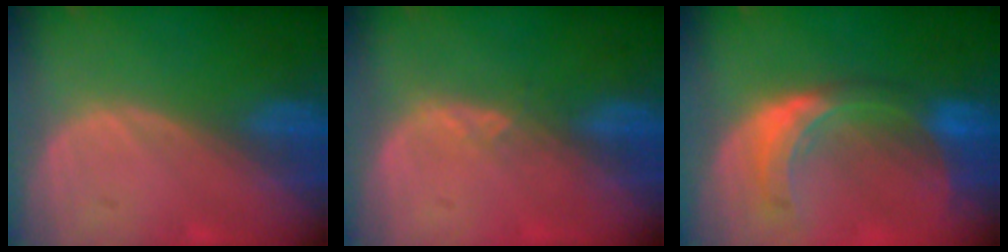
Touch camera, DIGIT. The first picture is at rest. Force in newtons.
{"total": 1.6, "press": 1.5, "slide": 0.7}
{"total": 8.2, "press": 7.2, "slide": 3.8}